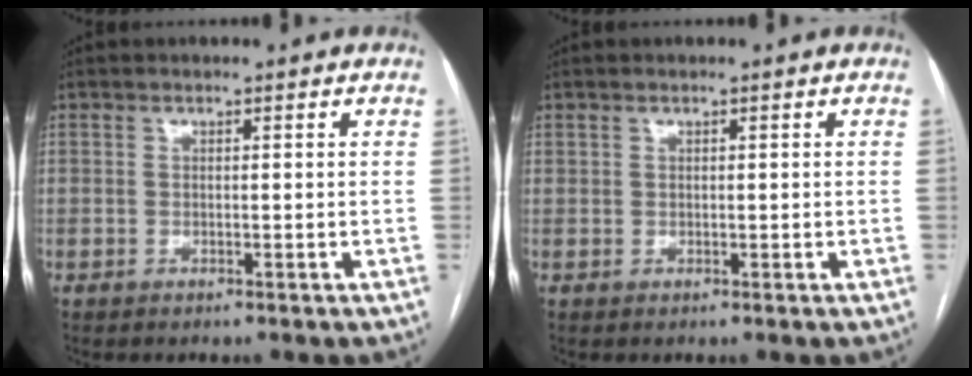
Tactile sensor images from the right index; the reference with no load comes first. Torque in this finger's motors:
{"motor_torque": [-0.39, 0.04, 0.02, -0.01]}